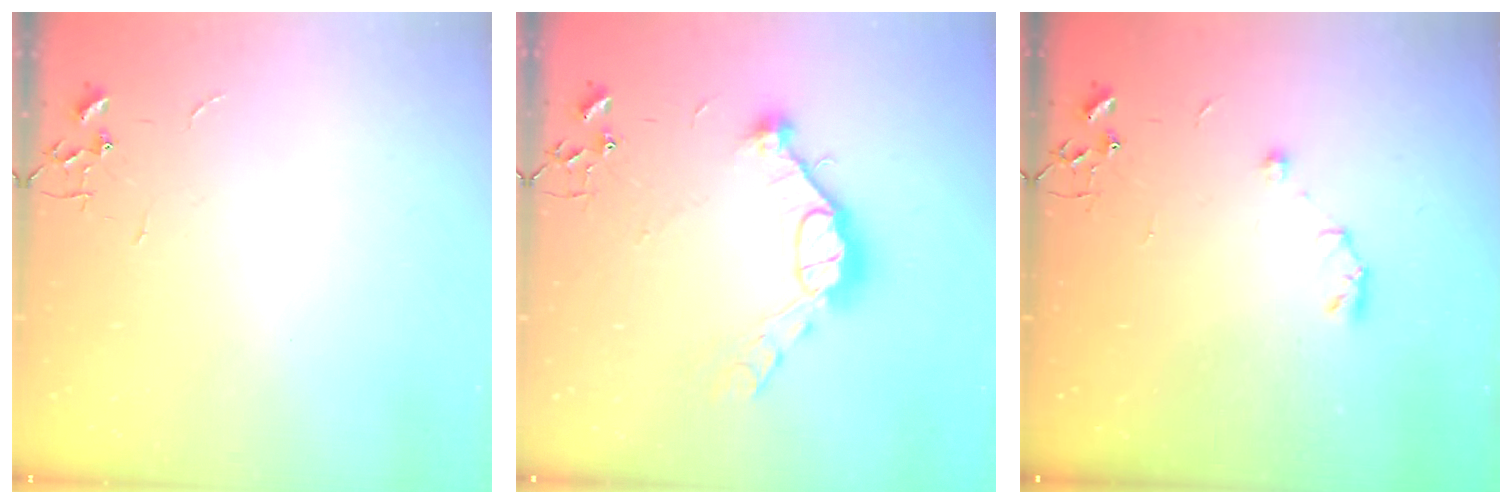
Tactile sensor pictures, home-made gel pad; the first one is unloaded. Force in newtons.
{"total": 14.2, "press": 14.1, "slide": 1.8}
{"total": 6.0, "press": 6.0, "slide": 0.6}